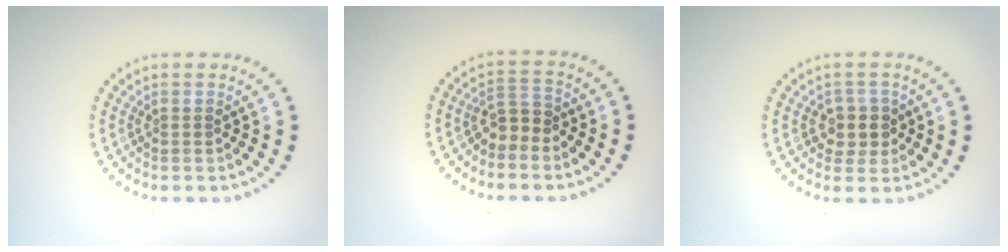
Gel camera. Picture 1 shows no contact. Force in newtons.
{"total": 2.1, "press": 1.9, "slide": 0.8}
{"total": 2.3, "press": 2.0, "slide": 1.0}